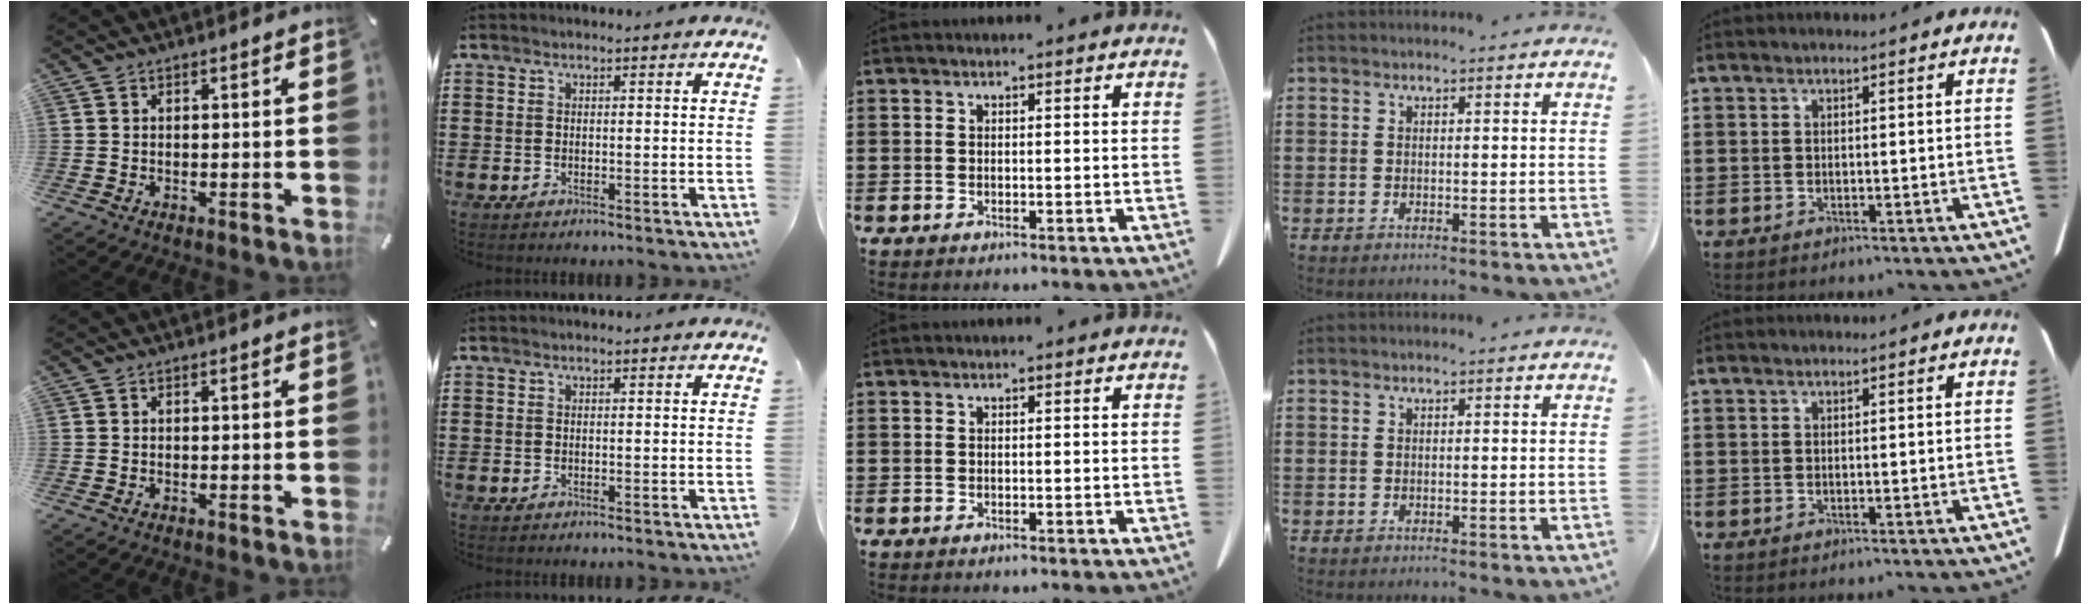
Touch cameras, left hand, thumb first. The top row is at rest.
{}